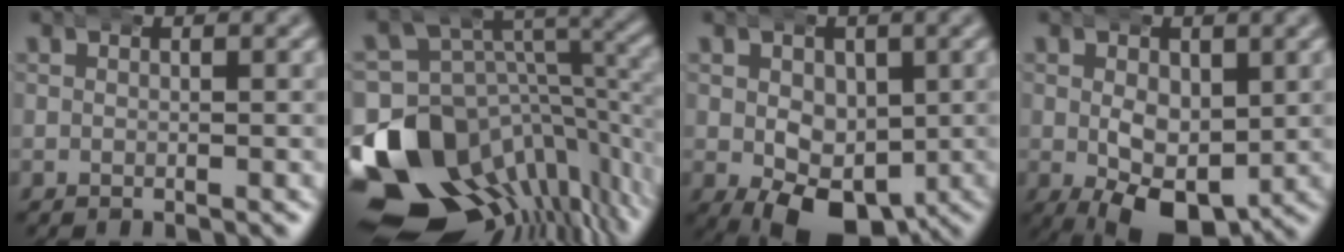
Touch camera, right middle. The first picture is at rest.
{"total": 18.3, "force": [-6.2, 13.1, 11.1], "torque": [-0.186, -0.066, -0.079]}
{"total": 7.2, "force": [-2.3, 4.5, 5.1], "torque": [-0.088, -0.046, -0.015]}
{"total": 7.2, "force": [-2.1, 4.0, 5.5], "torque": [-0.097, -0.048, -0.011]}